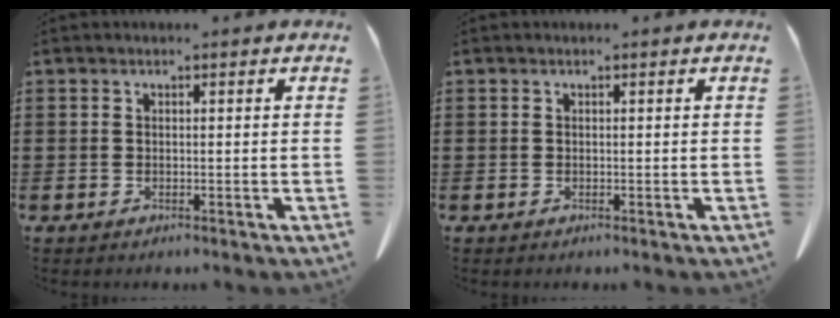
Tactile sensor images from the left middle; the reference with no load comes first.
{"total": 0.0}